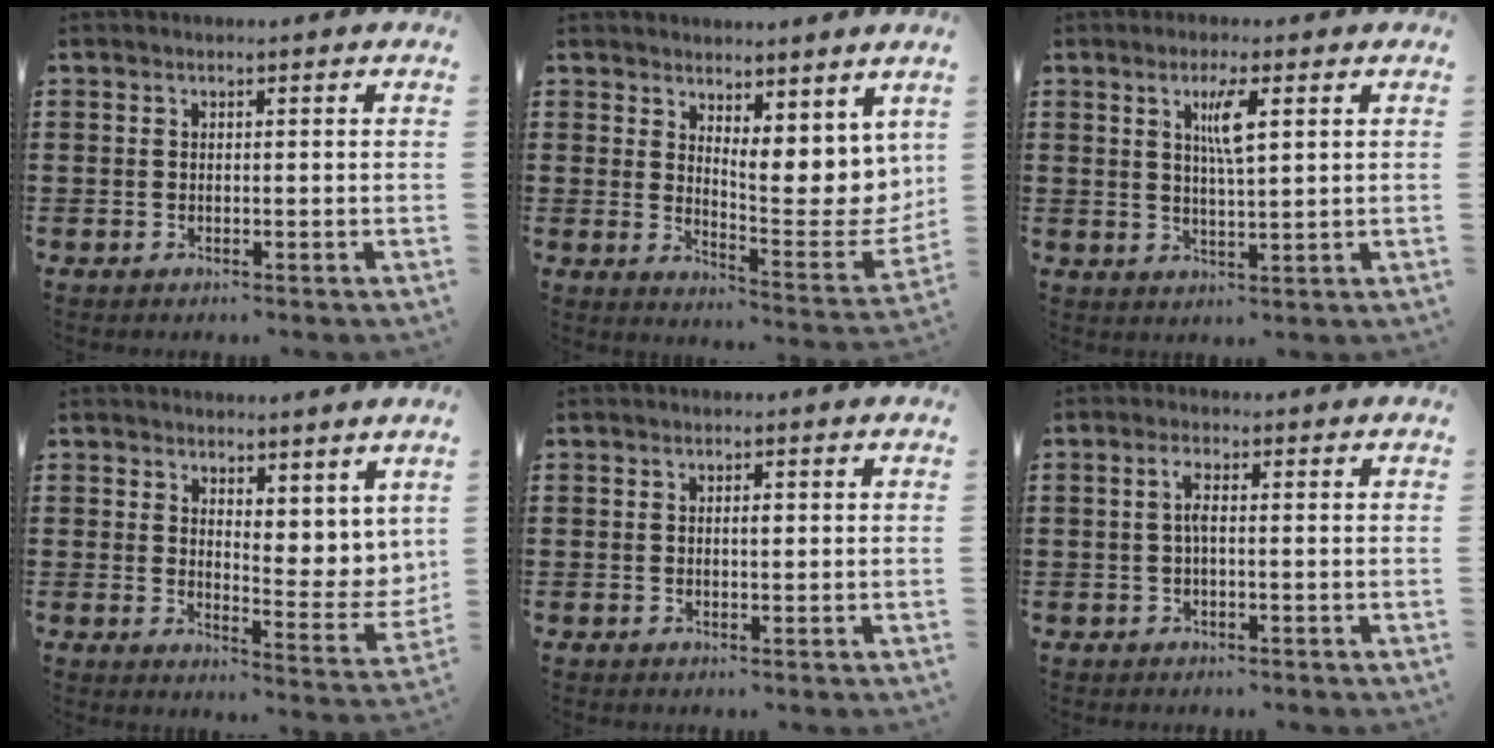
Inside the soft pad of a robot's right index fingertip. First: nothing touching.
{"total": 7.8, "force": [4.9, 3.6, 4.8], "torque": [-0.062, -0.051, 0.087]}
{"total": 4.4, "force": [1.7, 0.7, 4.0], "torque": [-0.084, 0.006, 0.025]}
{"total": 5.4, "force": [4.5, 2.6, 1.3], "torque": [-0.023, -0.032, 0.084]}
{"total": 1.1, "force": [0.1, 0.4, 1.1], "torque": [-0.021, 0.000, 0.002]}
{"total": 2.2, "force": [-0.2, 0.5, 2.2], "torque": [-0.043, 0.002, -0.006]}